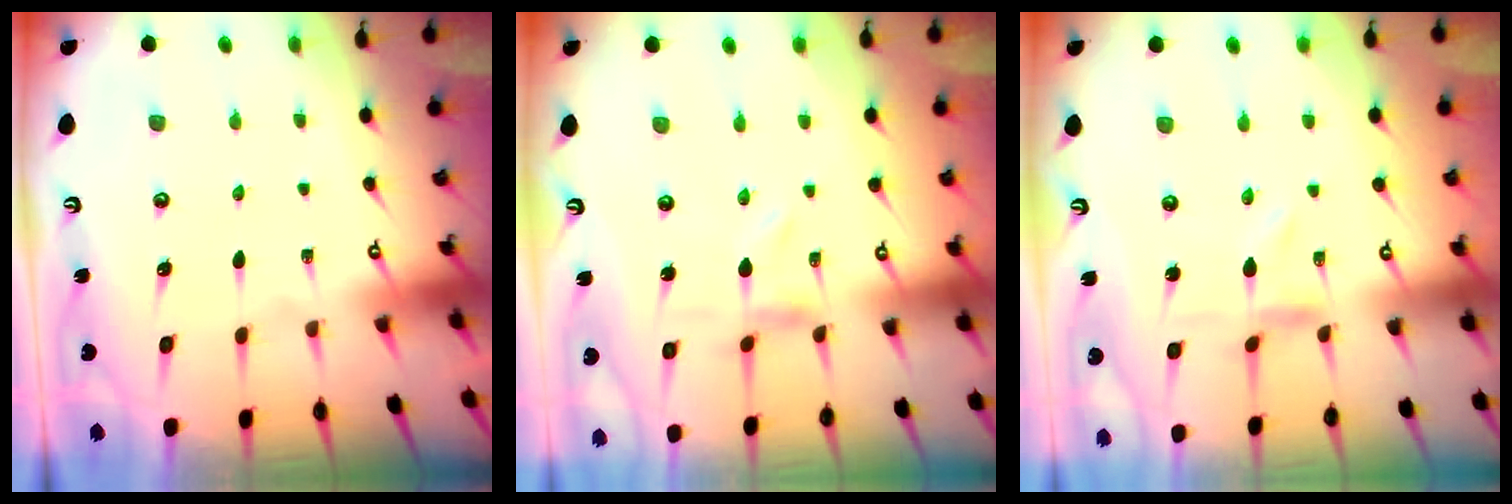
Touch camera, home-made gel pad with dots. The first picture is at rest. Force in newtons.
{"total": 0.0}
{"total": 0.0}